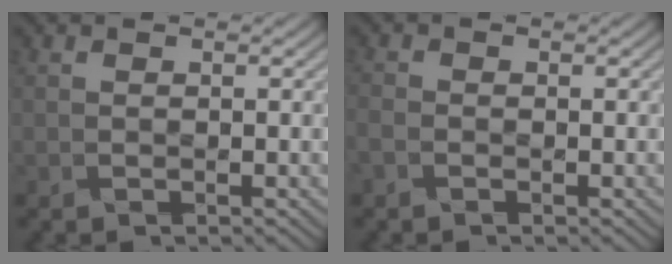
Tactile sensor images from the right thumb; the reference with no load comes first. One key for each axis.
{"total": 1.7, "fx": -1.2, "fy": 0.9, "fz": 0.8, "tx": -0.035, "ty": 0.000, "tz": -0.017}